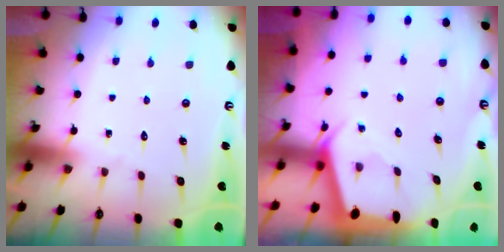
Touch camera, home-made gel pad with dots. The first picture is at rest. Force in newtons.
{"total": 2.4, "press": 2.4, "slide": 0.3}